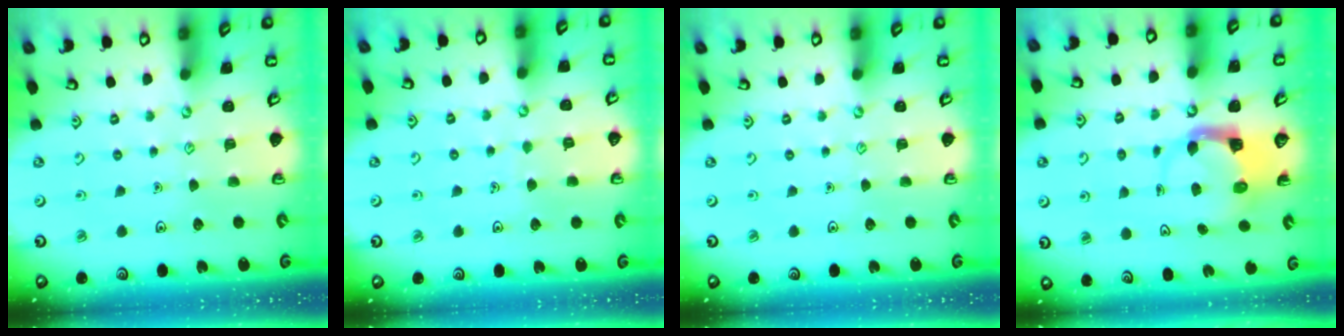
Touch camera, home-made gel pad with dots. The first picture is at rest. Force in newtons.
{"total": 2.7, "press": 2.7, "slide": 0.2}
{"total": 0.0}
{"total": 3.6, "press": 3.5, "slide": 0.5}